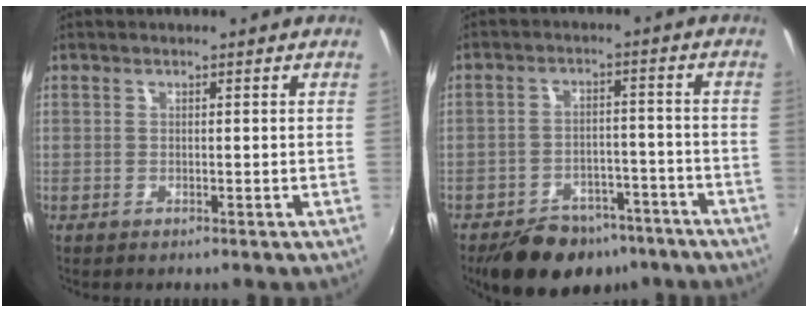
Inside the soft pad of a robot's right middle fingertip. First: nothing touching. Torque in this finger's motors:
{"motor_torque": [0.46, -0.96, 0.18, 0.01]}